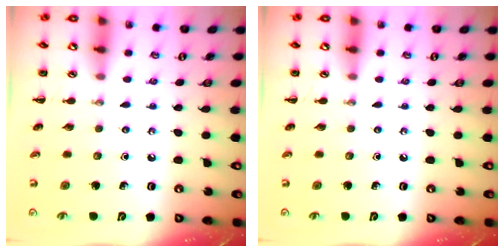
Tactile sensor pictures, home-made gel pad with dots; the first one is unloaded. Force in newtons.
{"total": 0.0}